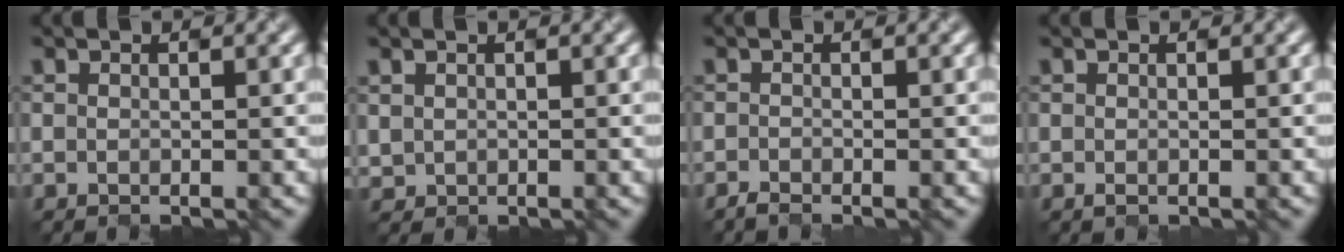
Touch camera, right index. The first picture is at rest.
{"total": 0.5, "force": [0.2, 0.5, -0.1], "torque": [0.000, 0.000, 0.015]}
{"total": 0.8, "force": [-0.8, -0.2, 0.2], "torque": [-0.005, 0.003, -0.013]}
{"total": 0.0}